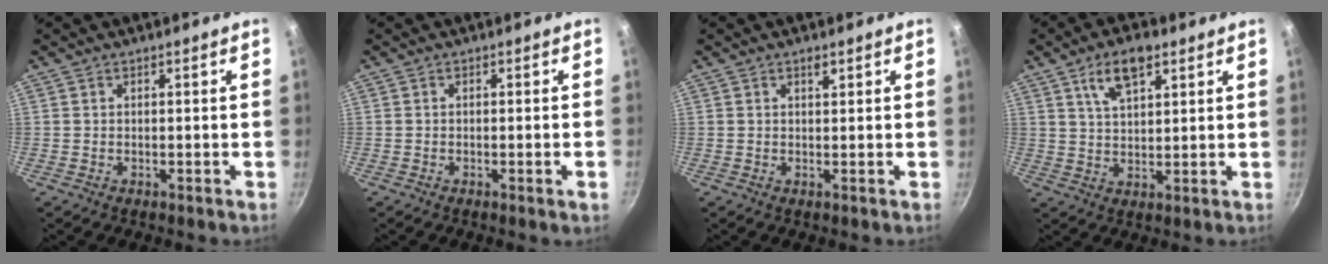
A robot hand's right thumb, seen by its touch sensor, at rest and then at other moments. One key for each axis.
{"total": 1.4, "fx": -0.5, "fy": -0.2, "fz": 1.3, "tx": -0.026, "ty": 0.000, "tz": -0.008}
{"total": 1.3, "fx": 0.8, "fy": 0.4, "fz": 1.0, "tx": -0.014, "ty": -0.005, "tz": 0.014}
{"total": 8.5, "fx": 4.4, "fy": 3.9, "fz": 6.2, "tx": -0.098, "ty": -0.009, "tz": 0.080}